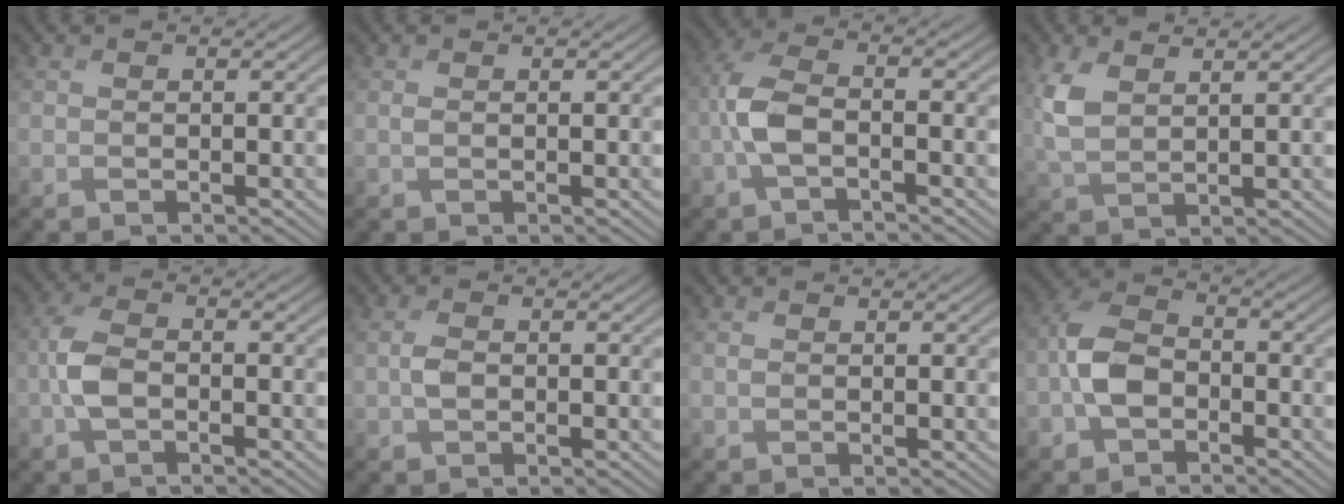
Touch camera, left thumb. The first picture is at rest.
{"total": 0.6, "force": [0.6, 0.0, 0.3], "torque": [-0.008, 0.004, 0.011]}
{"total": 5.3, "force": [-1.4, 2.0, 4.7], "torque": [-0.109, 0.013, -0.040]}
{"total": 5.0, "force": [2.9, 1.9, 3.5], "torque": [-0.095, 0.009, 0.060]}
{"total": 3.8, "force": [-0.9, 1.7, 3.3], "torque": [-0.078, 0.011, -0.029]}
{"total": 1.3, "force": [0.3, 0.6, 1.1], "torque": [-0.024, 0.008, 0.001]}
{"total": 0.5, "force": [0.5, 0.1, 0.2], "torque": [-0.004, 0.003, 0.008]}
{"total": 5.7, "force": [-1.9, 3.6, 4.0], "torque": [-0.085, 0.013, -0.050]}